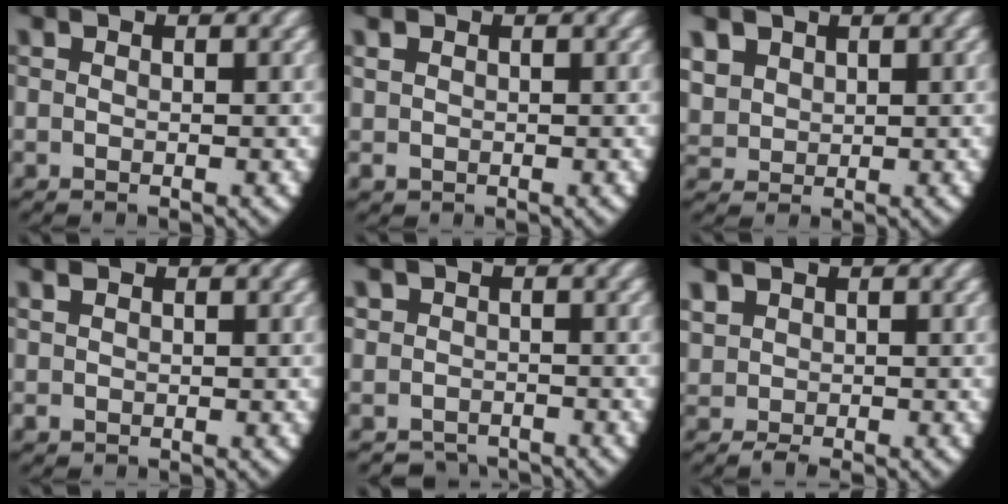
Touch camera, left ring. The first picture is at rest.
{"total": 1.5, "force": [0.1, 1.4, 0.5], "torque": [-0.027, -0.015, 0.015]}
{"total": 3.8, "force": [1.3, 3.2, 1.5], "torque": [-0.051, -0.011, 0.036]}
{"total": 0.9, "force": [0.1, 0.8, 0.3], "torque": [-0.019, -0.013, 0.012]}
{"total": 3.6, "force": [-2.8, 2.3, 0.3], "torque": [-0.001, -0.014, -0.046]}
{"total": 2.3, "force": [0.3, 2.1, 1.0], "torque": [-0.040, -0.016, 0.015]}